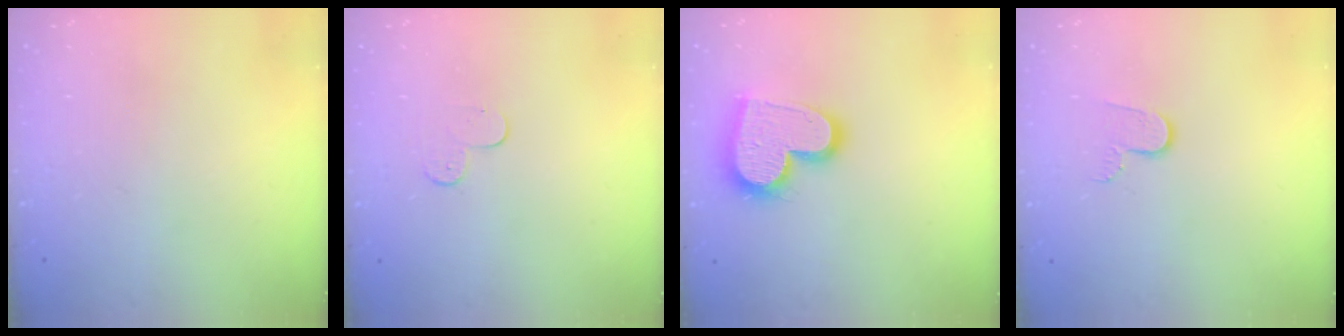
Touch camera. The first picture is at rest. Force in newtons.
{"total": 3.9, "press": 3.8, "slide": 0.3}
{"total": 17.9, "press": 17.9, "slide": 1.4}
{"total": 7.0, "press": 7.0, "slide": 0.5}